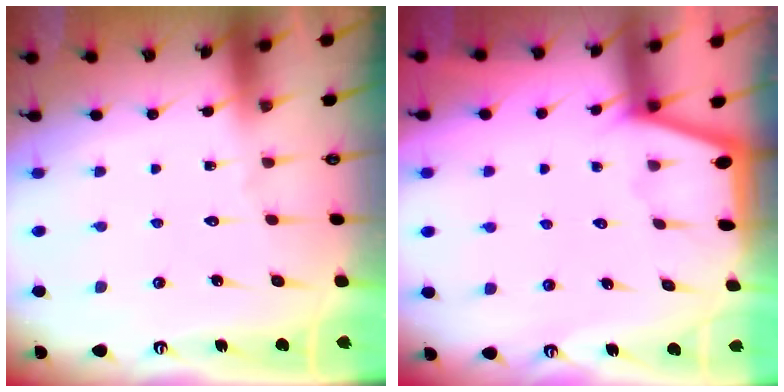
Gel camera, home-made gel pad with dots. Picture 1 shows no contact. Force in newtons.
{"total": 1.1, "press": 1.0, "slide": 0.2}